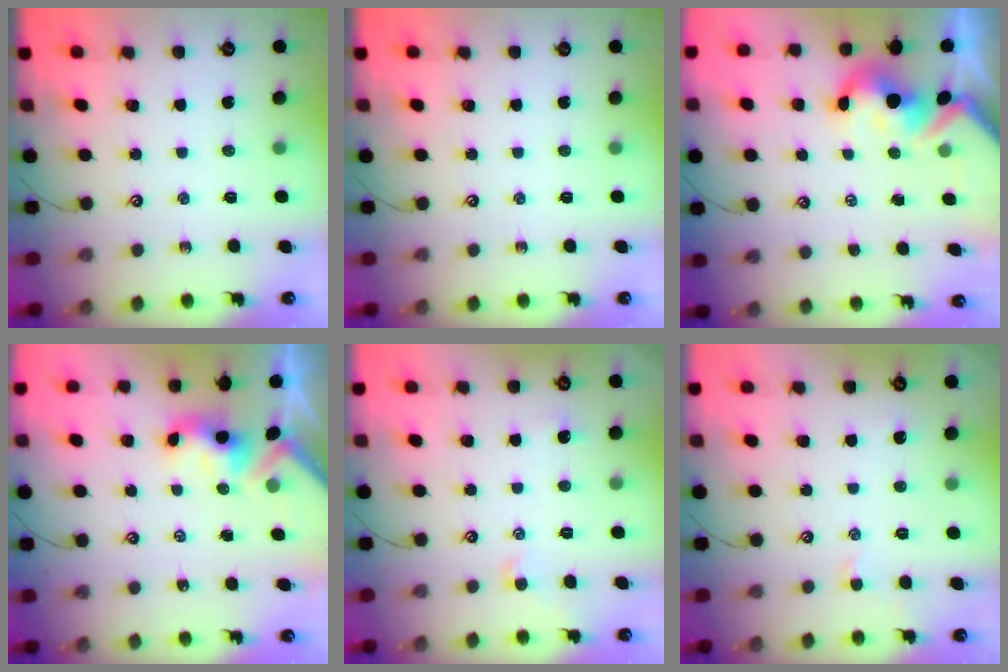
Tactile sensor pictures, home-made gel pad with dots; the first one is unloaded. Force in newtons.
{"total": 0.0}
{"total": 7.0, "press": 7.0, "slide": 1.1}
{"total": 3.3, "press": 3.3, "slide": 0.4}
{"total": 0.8, "press": 0.5, "slide": 0.5}
{"total": 2.0, "press": 2.0, "slide": 0.4}